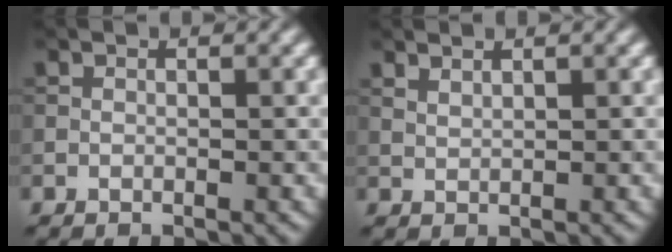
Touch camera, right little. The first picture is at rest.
{"total": 1.0, "force": [0.9, 0.2, 0.4], "torque": [-0.010, 0.000, 0.020]}